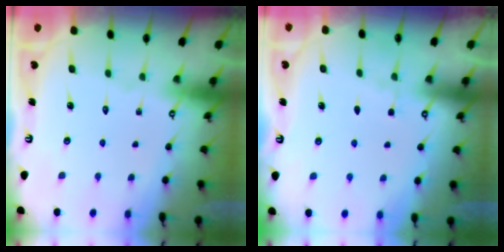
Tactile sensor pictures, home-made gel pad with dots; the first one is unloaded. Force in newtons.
{"total": 3.1, "press": 3.1, "slide": 0.4}